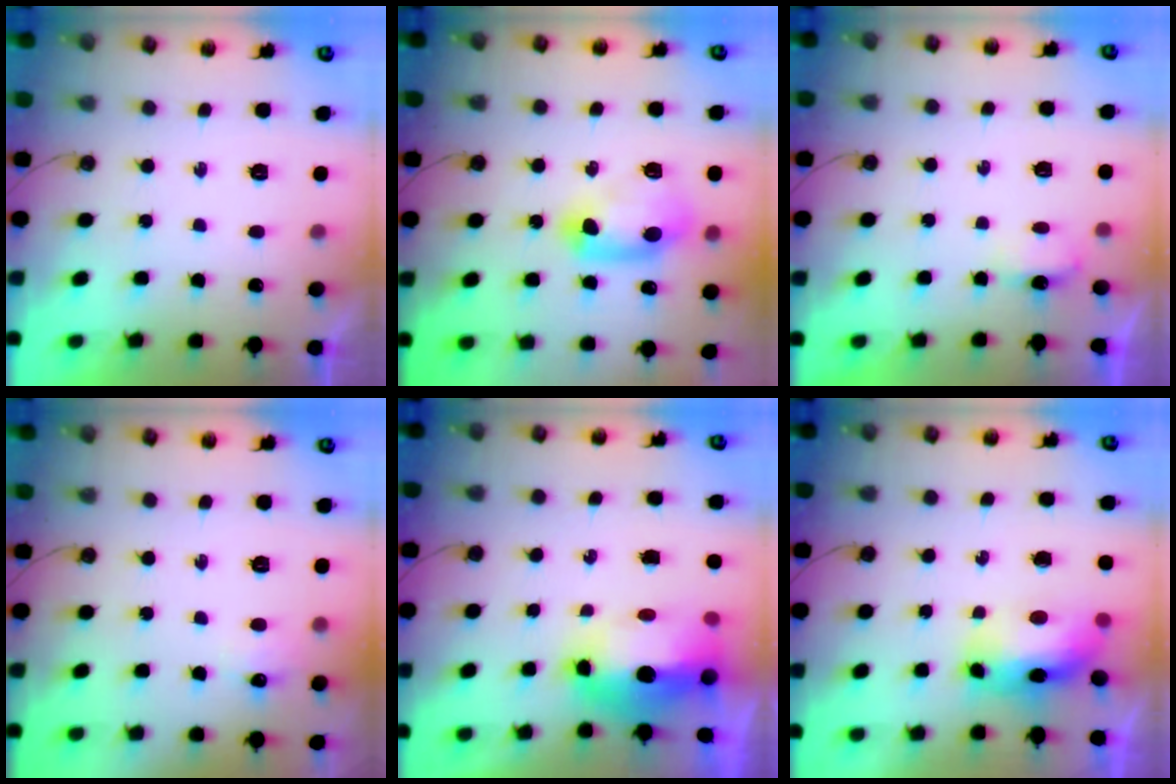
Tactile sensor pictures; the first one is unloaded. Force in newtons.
{"total": 11.7, "press": 11.7, "slide": 0.9}
{"total": 5.5, "press": 2.6, "slide": 4.9}
{"total": 6.4, "press": 6.3, "slide": 0.8}
{"total": 12.7, "press": 12.6, "slide": 1.6}
{"total": 9.7, "press": 9.5, "slide": 1.5}